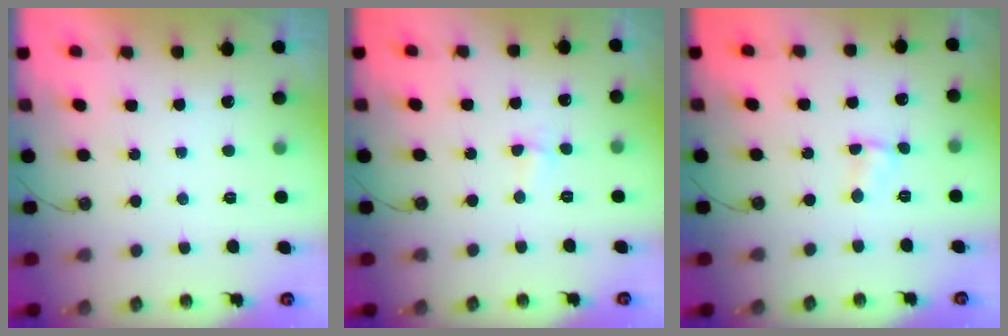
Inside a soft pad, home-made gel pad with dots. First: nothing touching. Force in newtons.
{"total": 2.7, "press": 2.0, "slide": 1.8}
{"total": 1.5, "press": 1.5, "slide": 0.2}